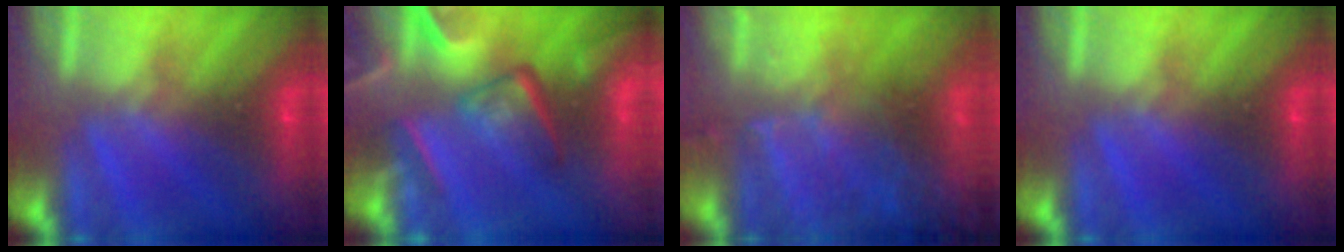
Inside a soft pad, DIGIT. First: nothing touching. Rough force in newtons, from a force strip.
{"total": 8.5}
{"total": 9.8}
{"total": 0.0}